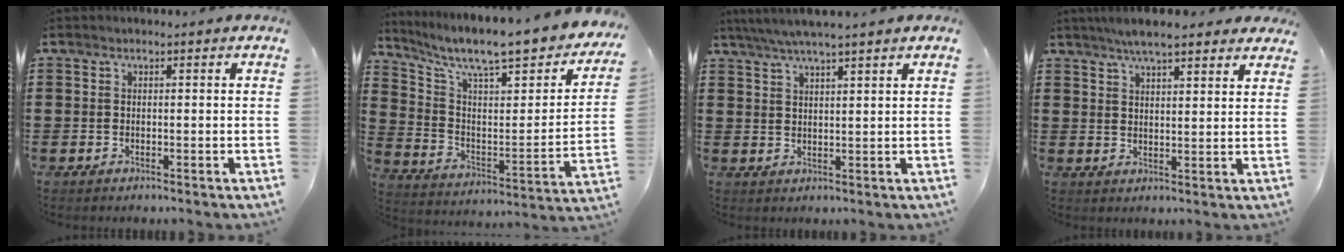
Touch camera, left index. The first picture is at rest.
{"total": 9.2, "force": [7.6, 1.2, 4.9], "torque": [-0.105, -0.070, 0.121]}
{"total": 4.1, "force": [3.4, -0.1, 2.2], "torque": [-0.051, -0.005, 0.061]}
{"total": 5.6, "force": [4.9, 1.1, 2.5], "torque": [-0.061, -0.004, 0.089]}